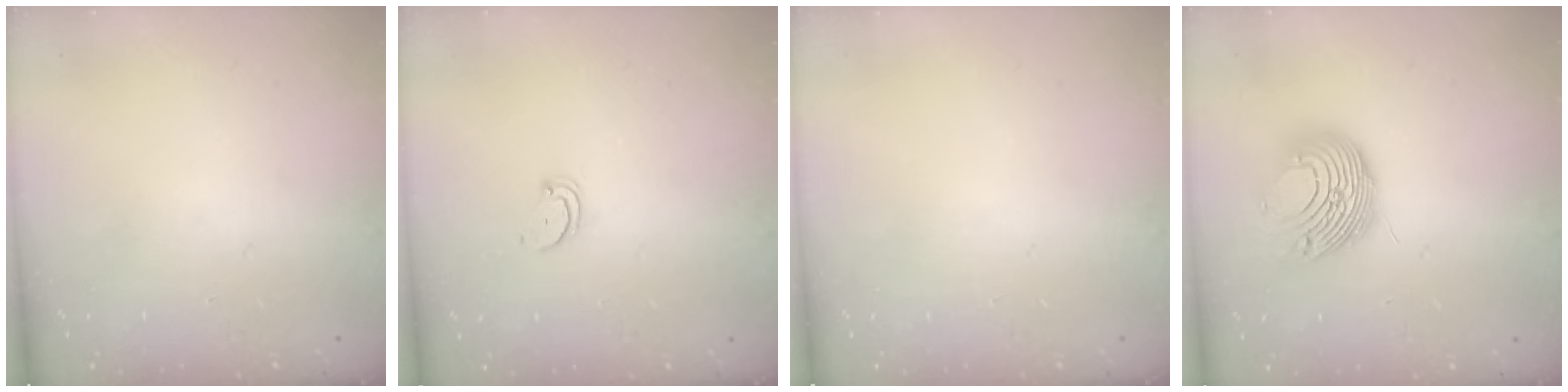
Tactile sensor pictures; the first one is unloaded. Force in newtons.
{"total": 2.7, "press": 2.7, "slide": 0.2}
{"total": 0.0}
{"total": 14.2, "press": 14.2, "slide": 0.0}